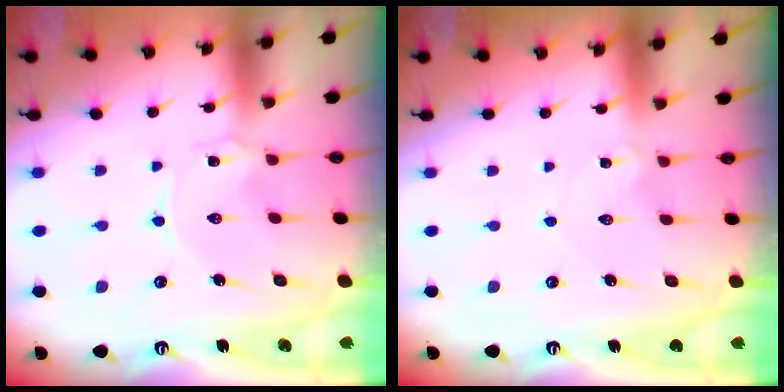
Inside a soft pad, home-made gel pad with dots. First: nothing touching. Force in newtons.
{"total": 0.6, "press": 0.6, "slide": 0.2}